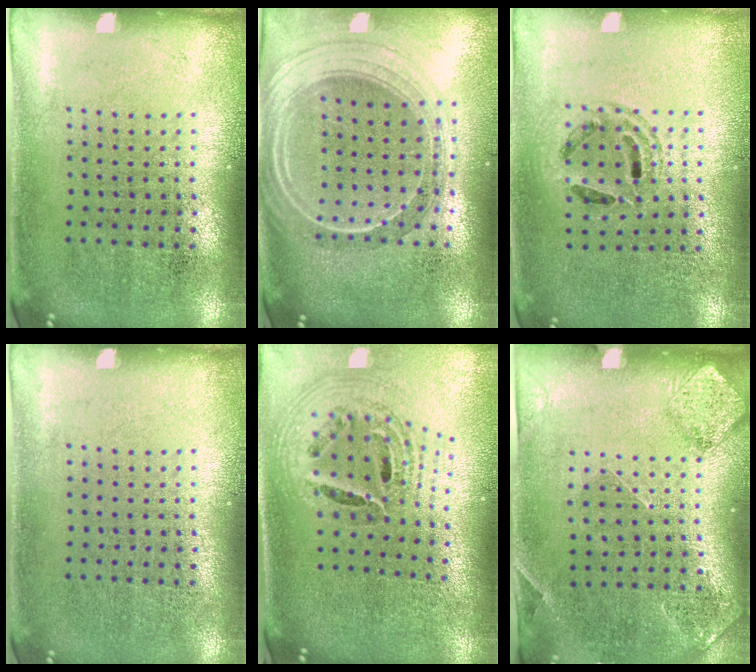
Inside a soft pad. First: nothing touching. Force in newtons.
{"total": 2.4, "press": 2.1, "slide": 1.2}
{"total": 1.2, "press": 1.1, "slide": 0.4}
{"total": 0.0}
{"total": 1.9, "press": 1.6, "slide": 1.1}
{"total": 1.5, "press": 1.3, "slide": 0.7}